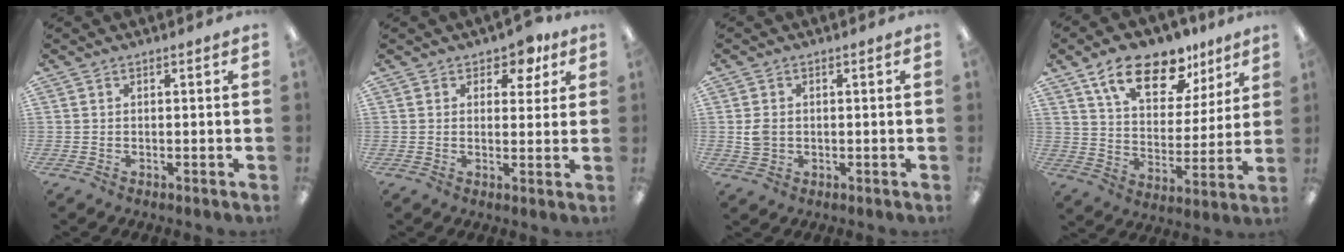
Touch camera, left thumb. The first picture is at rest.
{"total": 4.7, "force": [3.0, 3.0, 2.0], "torque": [-0.017, -0.010, 0.048]}
{"total": 3.6, "force": [0.1, 3.1, 1.9], "torque": [-0.027, 0.004, 0.001]}
{"total": 16.8, "force": [11.2, 8.3, 9.3], "torque": [-0.152, -0.056, 0.197]}